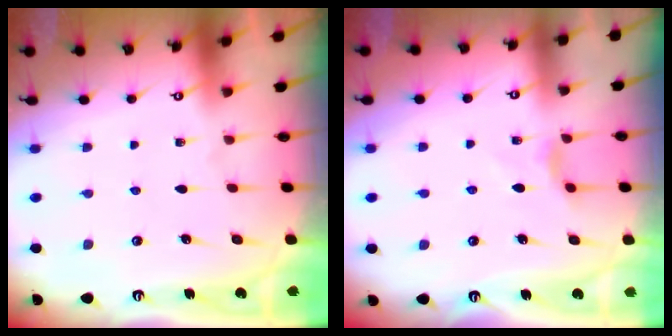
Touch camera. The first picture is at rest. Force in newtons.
{"total": 3.8, "press": 3.7, "slide": 0.6}